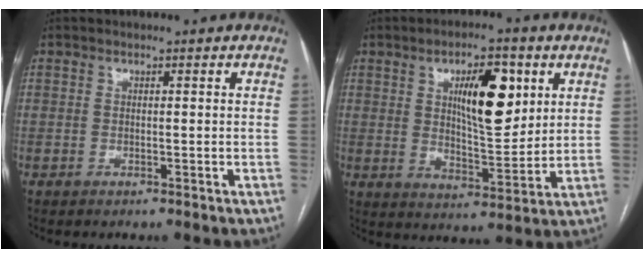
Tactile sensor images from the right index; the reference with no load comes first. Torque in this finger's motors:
{"motor_torque": [1.08, 0.82, 0.74, 0.15]}